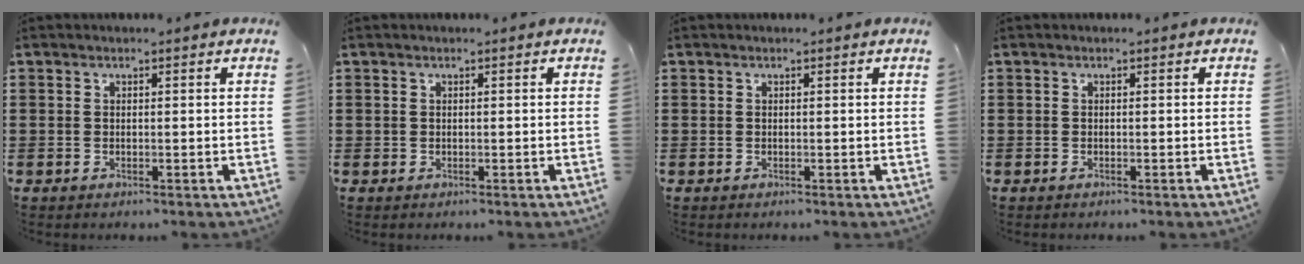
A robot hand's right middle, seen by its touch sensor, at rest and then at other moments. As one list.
[{"total": 0.0}, {"total": 0.0}, {"total": 0.0}]